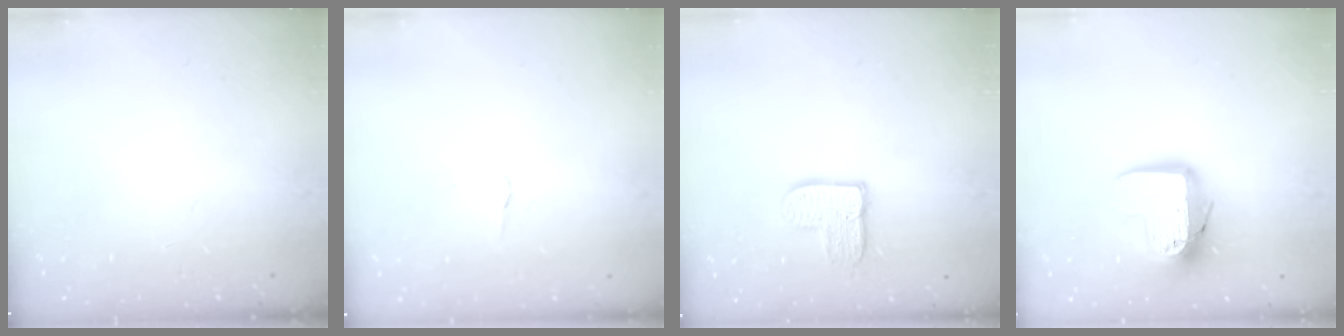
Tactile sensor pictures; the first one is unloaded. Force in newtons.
{"total": 2.6, "press": 2.6, "slide": 0.2}
{"total": 10.0, "press": 10.0, "slide": 0.5}
{"total": 11.0, "press": 10.9, "slide": 0.9}